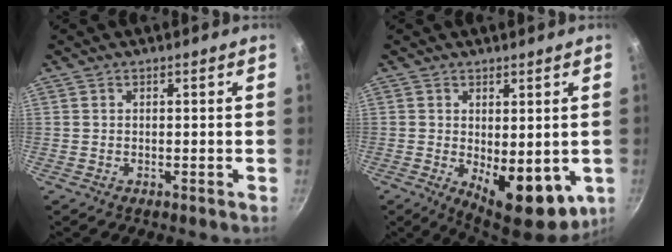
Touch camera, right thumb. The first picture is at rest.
{"total": 11.4, "force": [-1.5, 5.6, 9.9], "torque": [-0.110, -0.015, -0.006]}